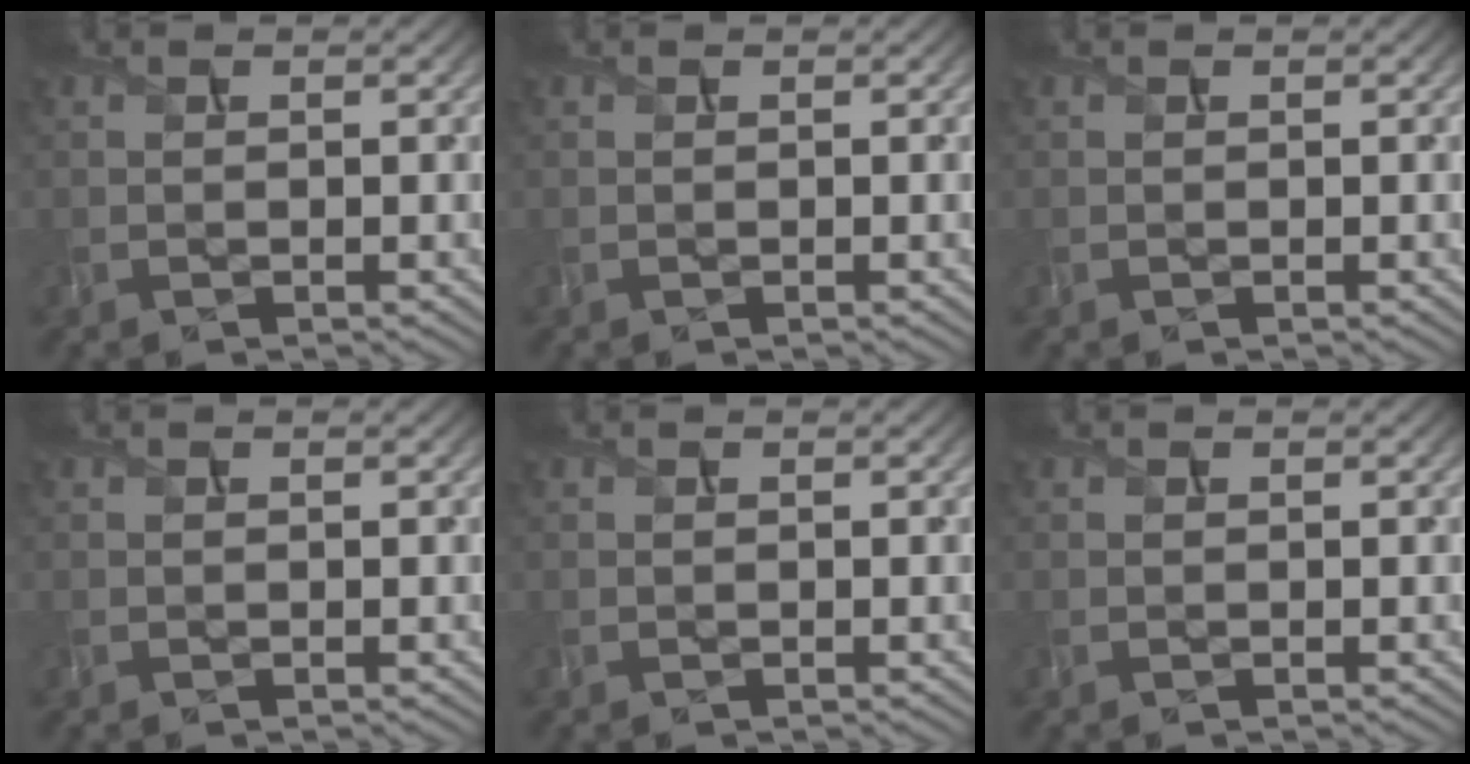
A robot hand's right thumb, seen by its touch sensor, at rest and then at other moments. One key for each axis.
{"total": 0.0}
{"total": 0.0}
{"total": 0.0}
{"total": 0.0}
{"total": 0.0}